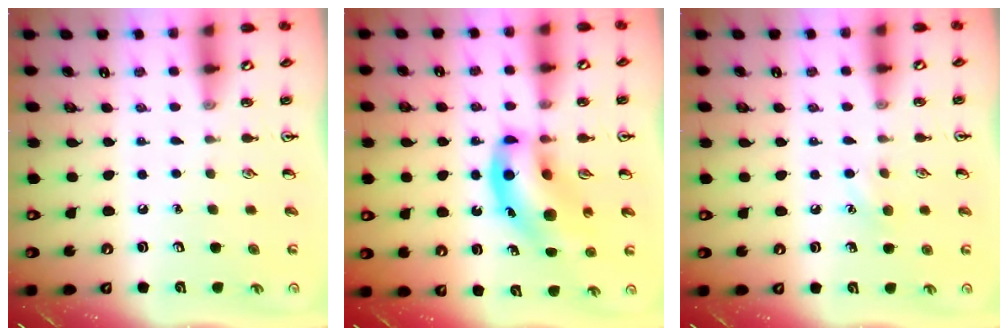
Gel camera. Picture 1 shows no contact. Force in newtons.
{"total": 14.5, "press": 14.0, "slide": 3.6}
{"total": 6.5, "press": 6.3, "slide": 1.3}